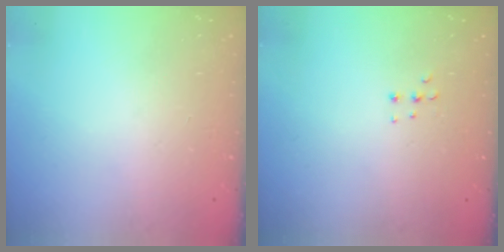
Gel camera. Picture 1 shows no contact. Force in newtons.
{"total": 3.6, "press": 3.5, "slide": 0.9}